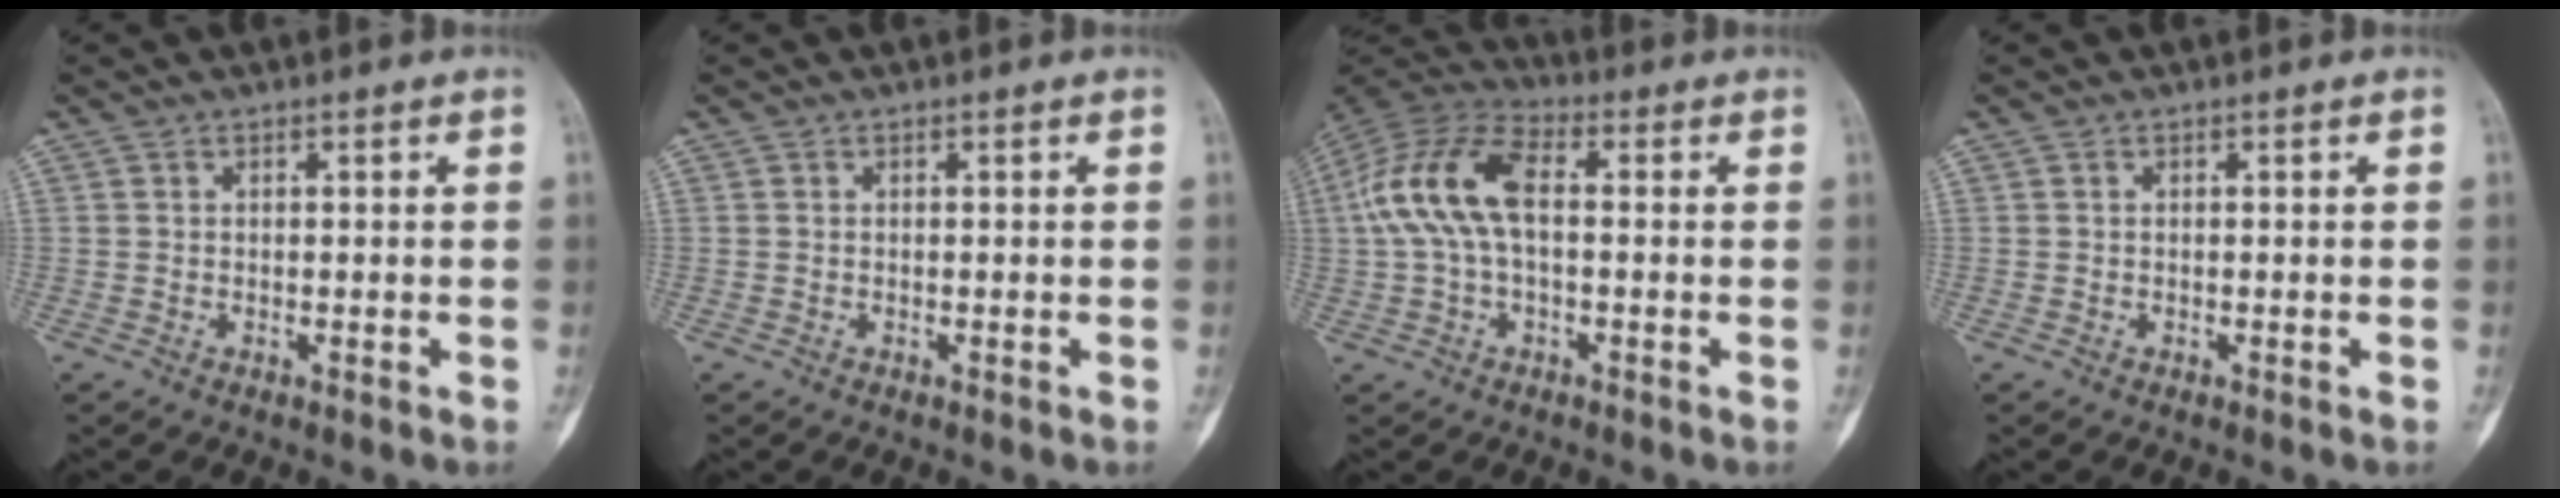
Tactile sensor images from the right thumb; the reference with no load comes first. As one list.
[{"total": 0.0}, {"total": 13.7, "force": [1.0, 7.2, 11.6], "torque": [-0.247, 0.040, 0.011]}, {"total": 0.0}]